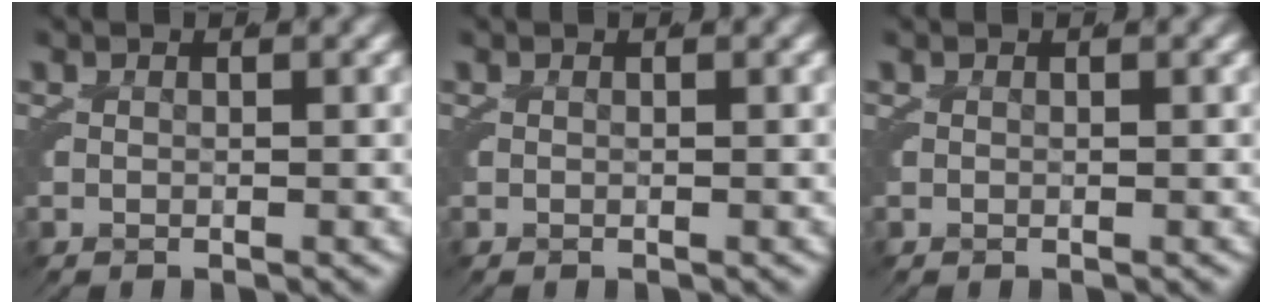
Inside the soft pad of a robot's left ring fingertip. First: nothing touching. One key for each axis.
{"total": 0.0}
{"total": 0.0}